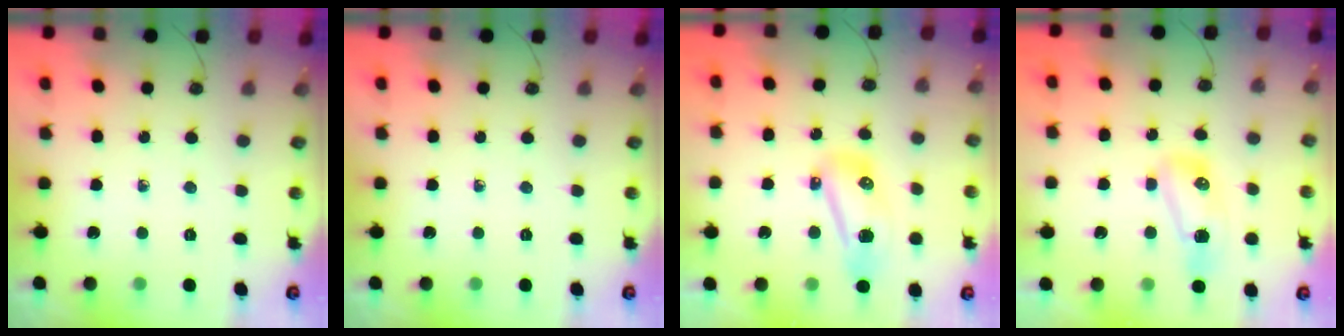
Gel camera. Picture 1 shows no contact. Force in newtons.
{"total": 0.0}
{"total": 9.6, "press": 9.5, "slide": 1.2}
{"total": 12.0, "press": 9.9, "slide": 6.8}